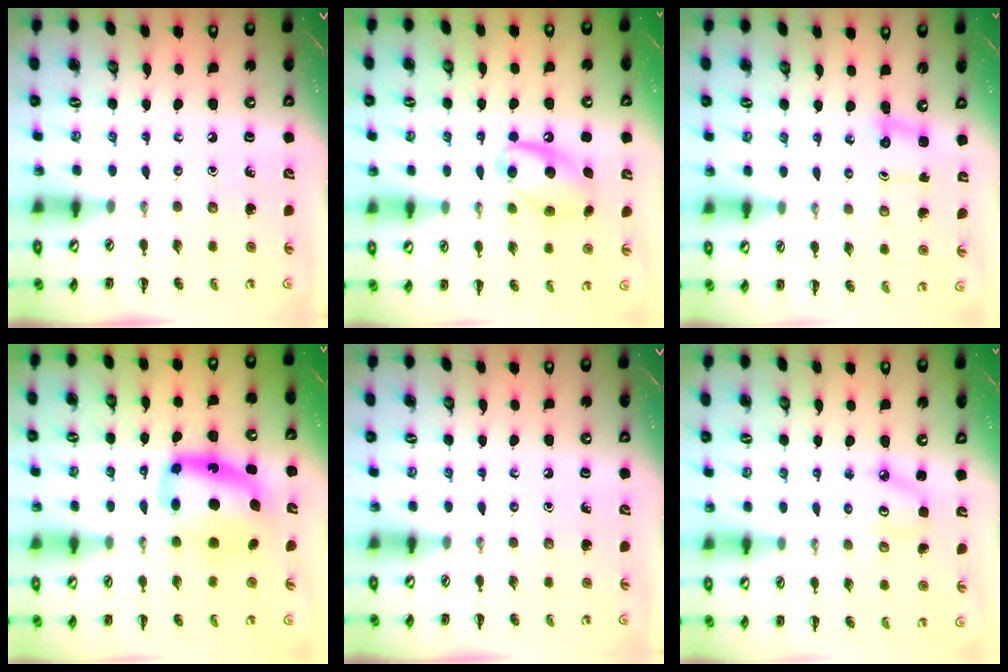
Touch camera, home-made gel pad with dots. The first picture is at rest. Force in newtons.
{"total": 13.3, "press": 13.1, "slide": 2.1}
{"total": 1.8, "press": 1.7, "slide": 0.6}
{"total": 10.3, "press": 10.0, "slide": 2.6}
{"total": 0.0}
{"total": 3.5, "press": 3.4, "slide": 0.5}